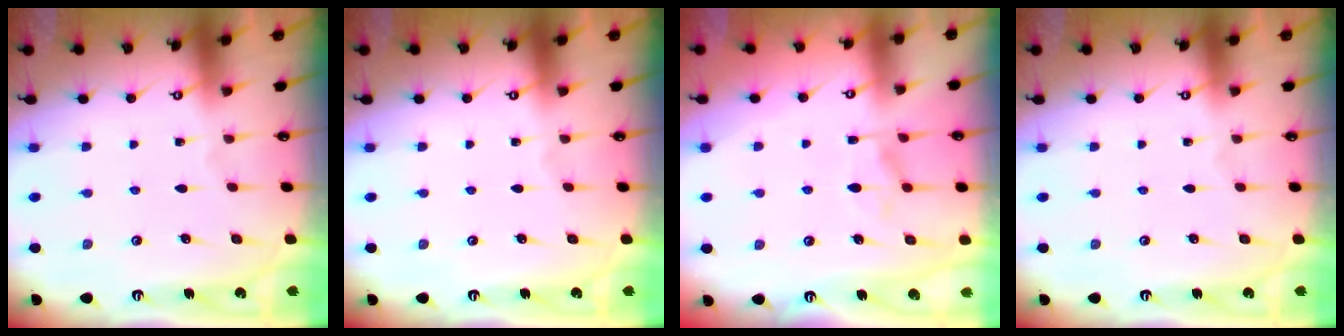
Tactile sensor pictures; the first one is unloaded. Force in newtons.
{"total": 0.0}
{"total": 1.5, "press": 0.2, "slide": 1.5}
{"total": 0.0}